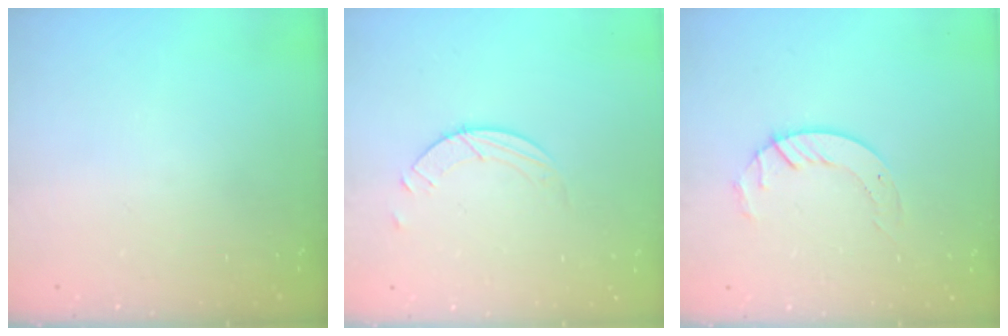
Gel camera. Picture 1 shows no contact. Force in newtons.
{"total": 2.6, "press": 2.6, "slide": 0.3}
{"total": 5.7, "press": 5.7, "slide": 0.4}